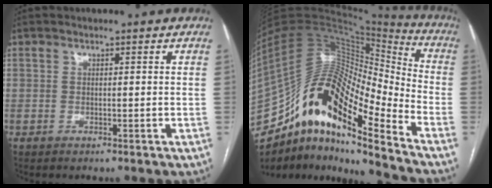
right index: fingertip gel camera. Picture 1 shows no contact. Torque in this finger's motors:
{"motor_torque": [1.01, -1.13, 1.05, 0.21]}